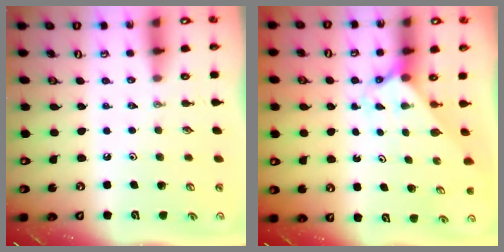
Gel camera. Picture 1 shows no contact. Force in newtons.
{"total": 2.0, "press": 2.0, "slide": 0.2}